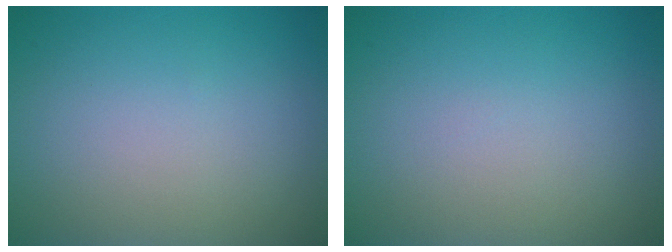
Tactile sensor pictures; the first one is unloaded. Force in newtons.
{"total": 0.0}